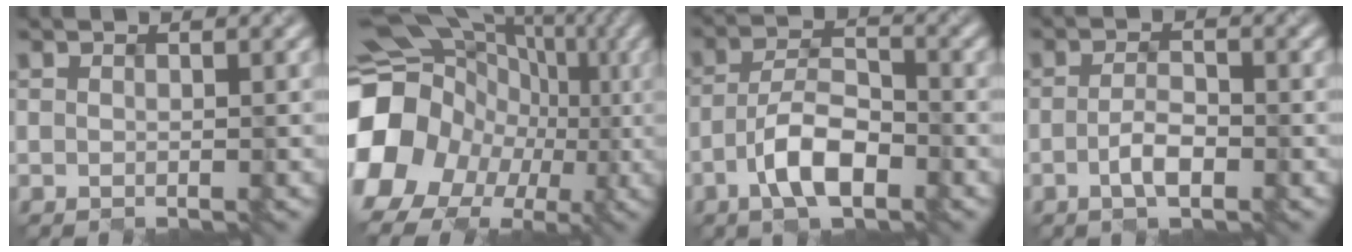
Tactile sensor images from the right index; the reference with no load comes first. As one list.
[{"total": 17.0, "force": [-3.8, 15.2, 6.5], "torque": [-0.161, -0.001, -0.073]}, {"total": 4.5, "force": [-3.2, 1.3, 2.9], "torque": [-0.072, -0.005, -0.040]}, {"total": 2.3, "force": [-2.0, 0.1, 1.1], "torque": [-0.040, -0.008, -0.016]}]